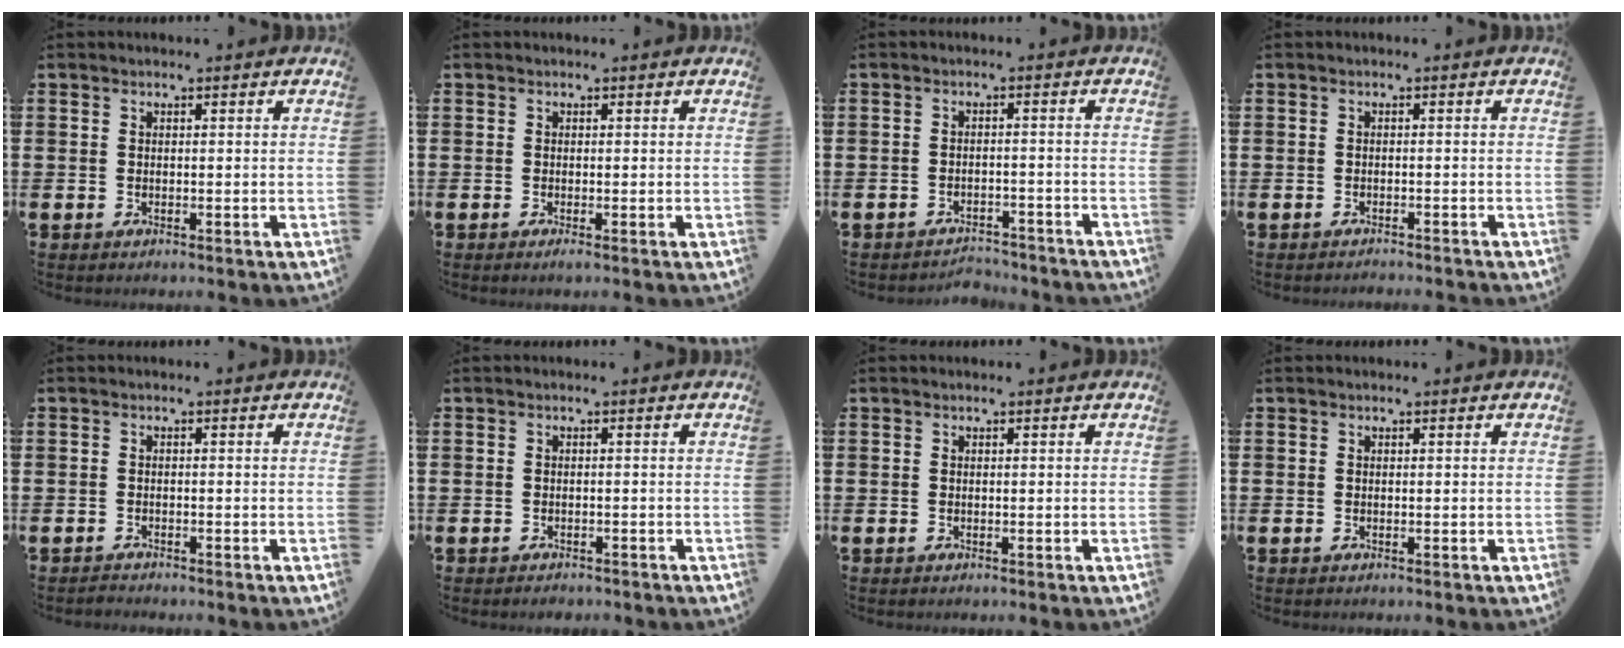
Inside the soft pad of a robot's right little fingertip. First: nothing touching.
{"total": 0.5, "force": [-0.1, 0.0, 0.5], "torque": [0.000, -0.004, -0.004]}
{"total": 2.3, "force": [-2.3, 0.1, -0.1], "torque": [-0.006, 0.003, -0.050]}
{"total": 0.8, "force": [-0.8, -0.1, 0.0], "torque": [0.008, -0.004, -0.019]}
{"total": 0.7, "force": [-0.7, 0.0, -0.1], "torque": [0.000, -0.002, -0.014]}
{"total": 0.6, "force": [-0.6, 0.1, 0.0], "torque": [-0.002, -0.001, -0.012]}
{"total": 0.0}
{"total": 0.0}